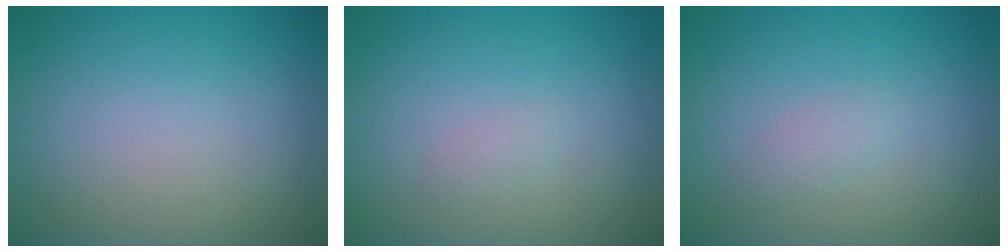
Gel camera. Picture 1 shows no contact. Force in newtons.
{"total": 0.7, "press": 0.7, "slide": 0.0}
{"total": 1.1, "press": 1.1, "slide": 0.0}